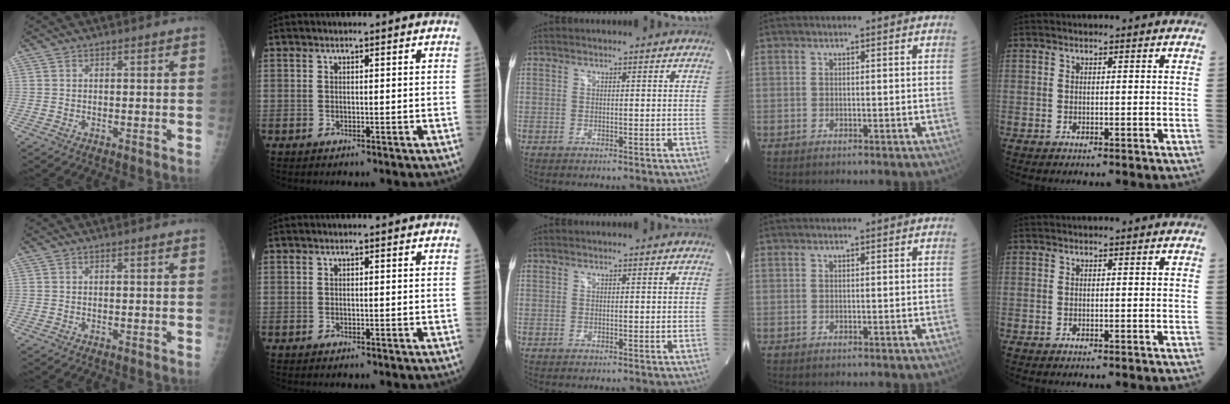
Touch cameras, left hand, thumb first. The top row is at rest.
{}